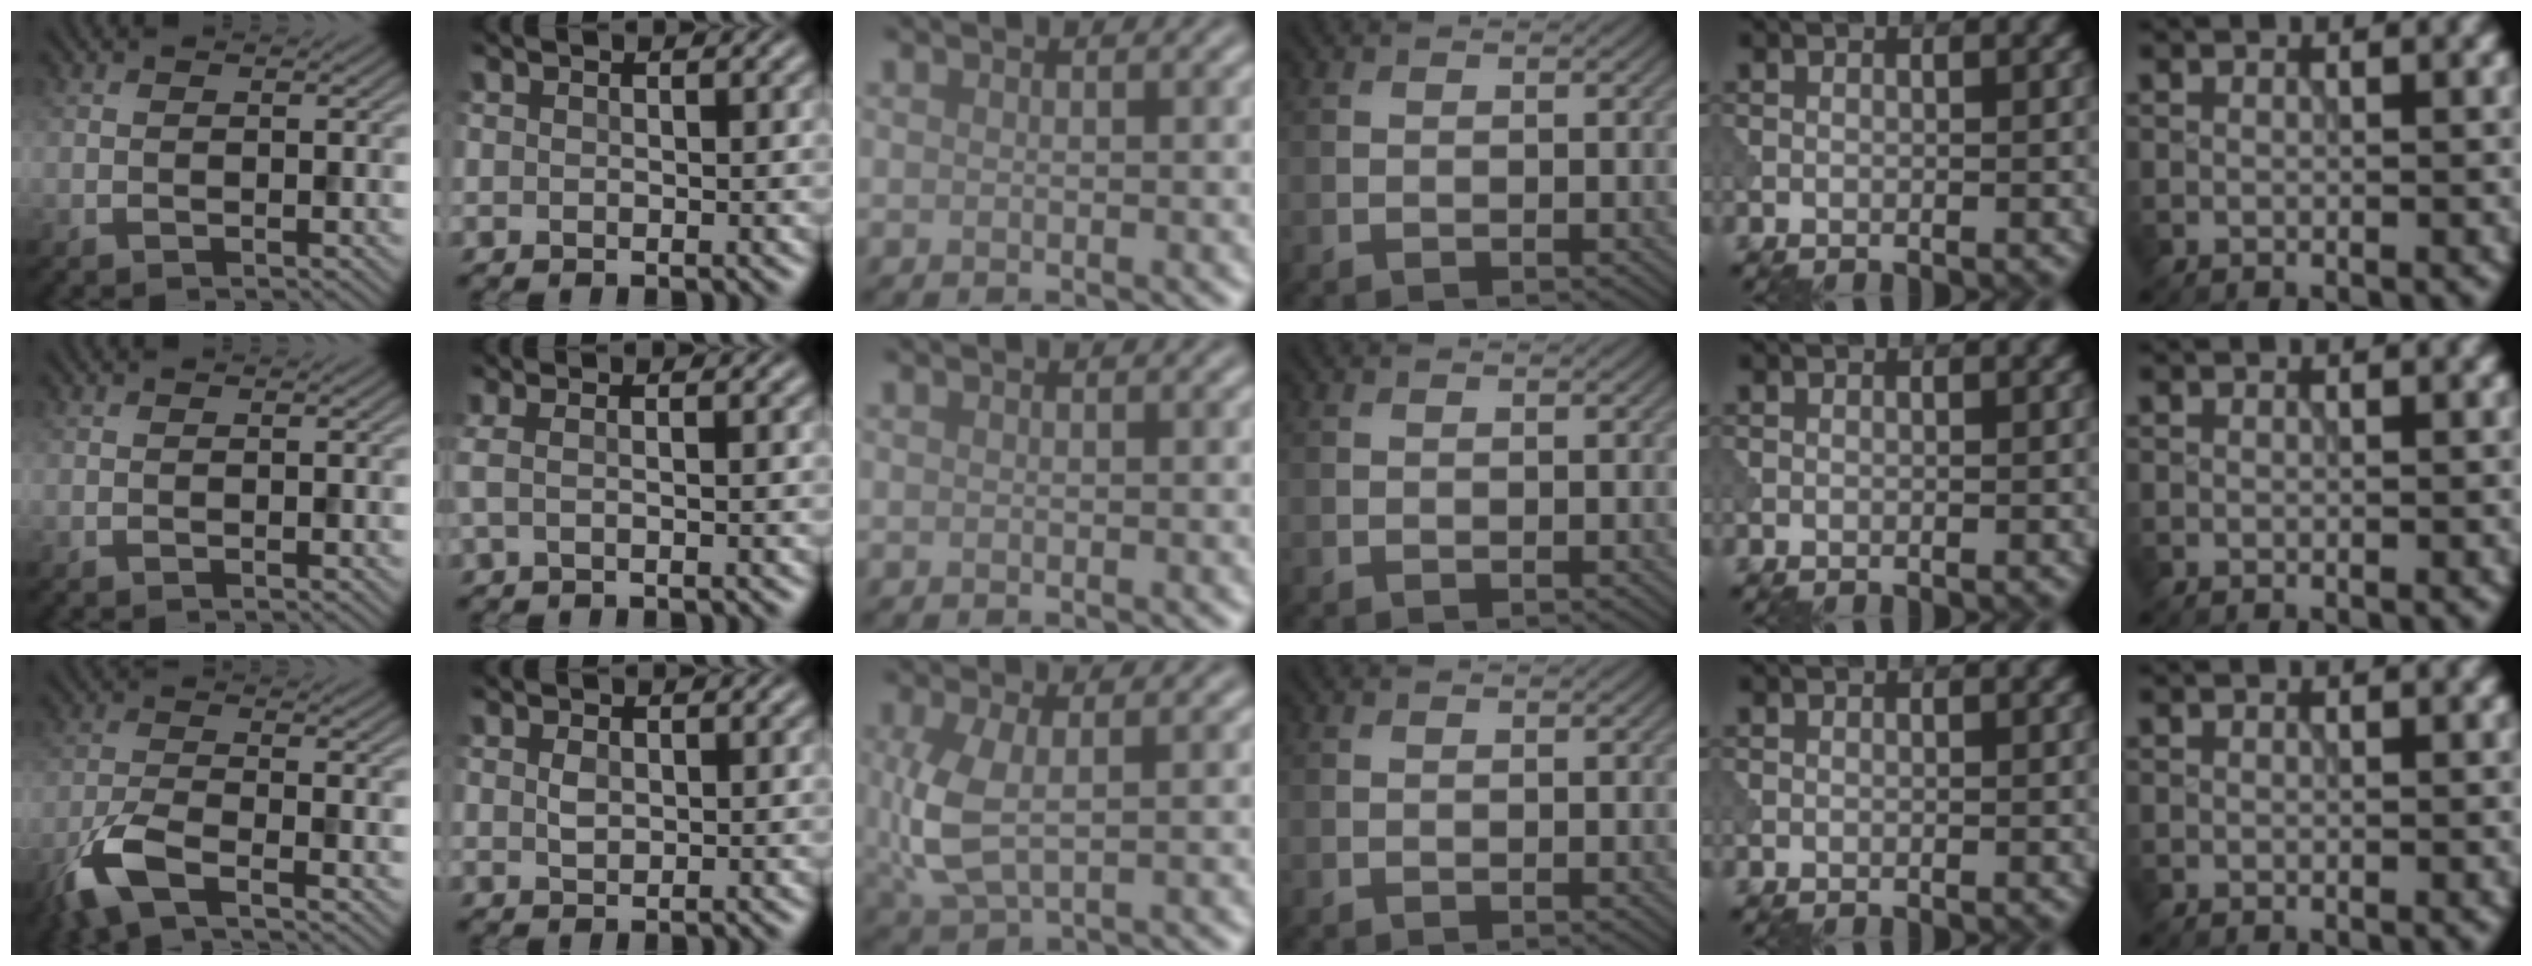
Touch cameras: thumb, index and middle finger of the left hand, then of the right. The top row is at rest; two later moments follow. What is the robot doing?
{"motion": "wipe", "object": "makeup brush"}